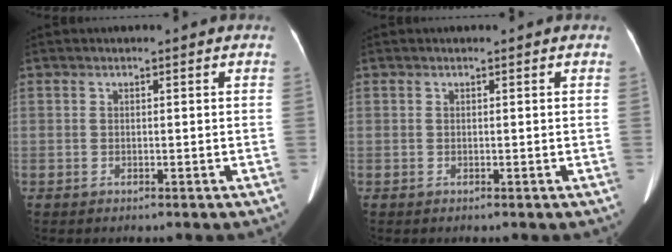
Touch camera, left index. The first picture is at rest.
{"total": 0.0}